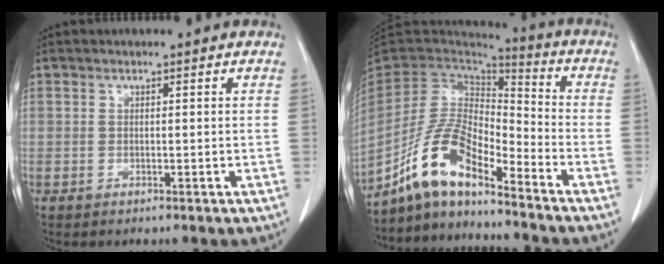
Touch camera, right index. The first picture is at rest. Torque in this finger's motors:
{"motor_torque": [0.21, -0.16, 0.12, 0.02]}